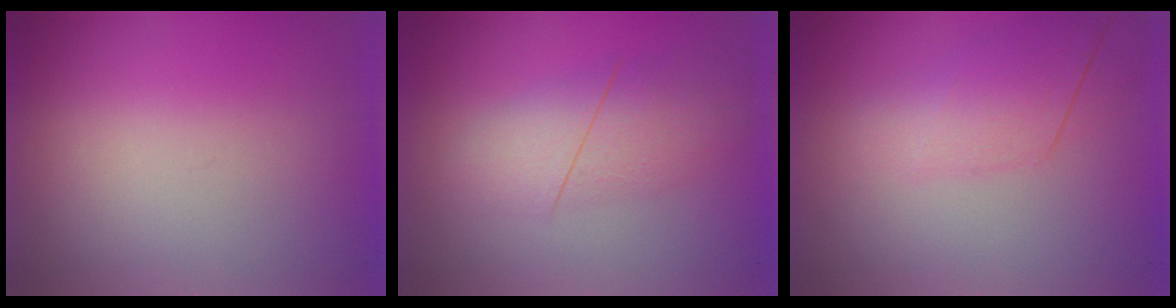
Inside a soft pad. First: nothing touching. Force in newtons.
{"total": 2.8}
{"total": 2.3}